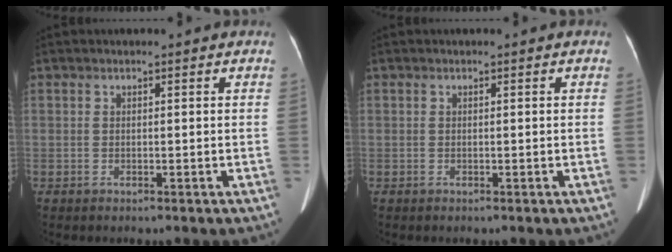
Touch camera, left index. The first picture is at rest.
{"total": 0.0}